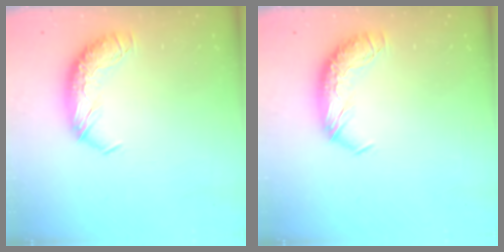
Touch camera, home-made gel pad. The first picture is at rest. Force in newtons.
{"total": 0.0}